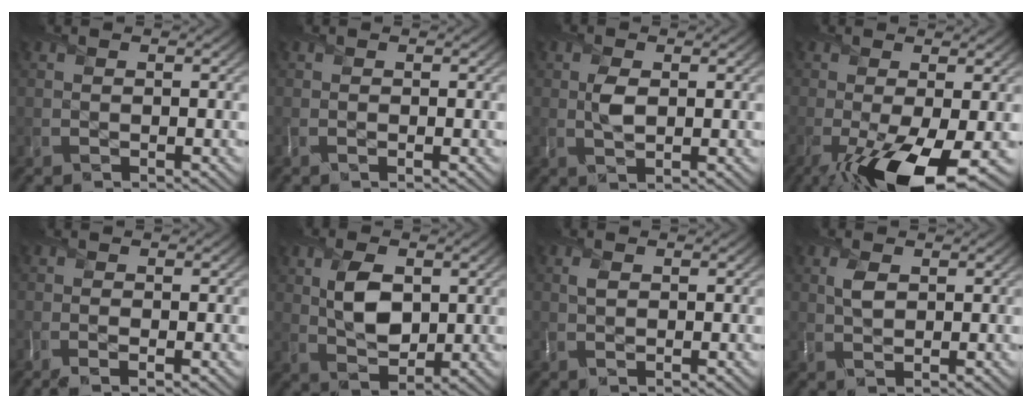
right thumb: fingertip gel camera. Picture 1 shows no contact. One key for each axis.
{"total": 0.0}
{"total": 1.7, "fx": 0.7, "fy": 0.8, "fz": 1.3, "tx": -0.025, "ty": 0.001, "tz": 0.014}
{"total": 9.9, "fx": -3.8, "fy": 3.1, "fz": 8.6, "tx": -0.161, "ty": -0.027, "tz": -0.056}
{"total": 0.6, "fx": -0.4, "fy": -0.2, "fz": 0.4, "tx": -0.004, "ty": 0.000, "tz": -0.011}
{"total": 5.9, "fx": 1.4, "fy": 3.6, "fz": 4.4, "tx": -0.089, "ty": -0.002, "tz": 0.028}
{"total": 1.1, "fx": 0.3, "fy": 0.8, "fz": 0.8, "tx": -0.021, "ty": -0.001, "tz": 0.006}
{"total": 2.1, "fx": 0.8, "fy": 1.2, "fz": 1.5, "tx": -0.038, "ty": -0.002, "tz": 0.016}